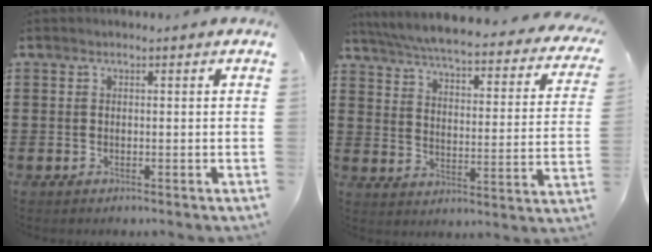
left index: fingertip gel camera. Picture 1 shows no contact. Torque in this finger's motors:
{"motor_torque": [1.45, -0.69, 1.05, 0.21]}